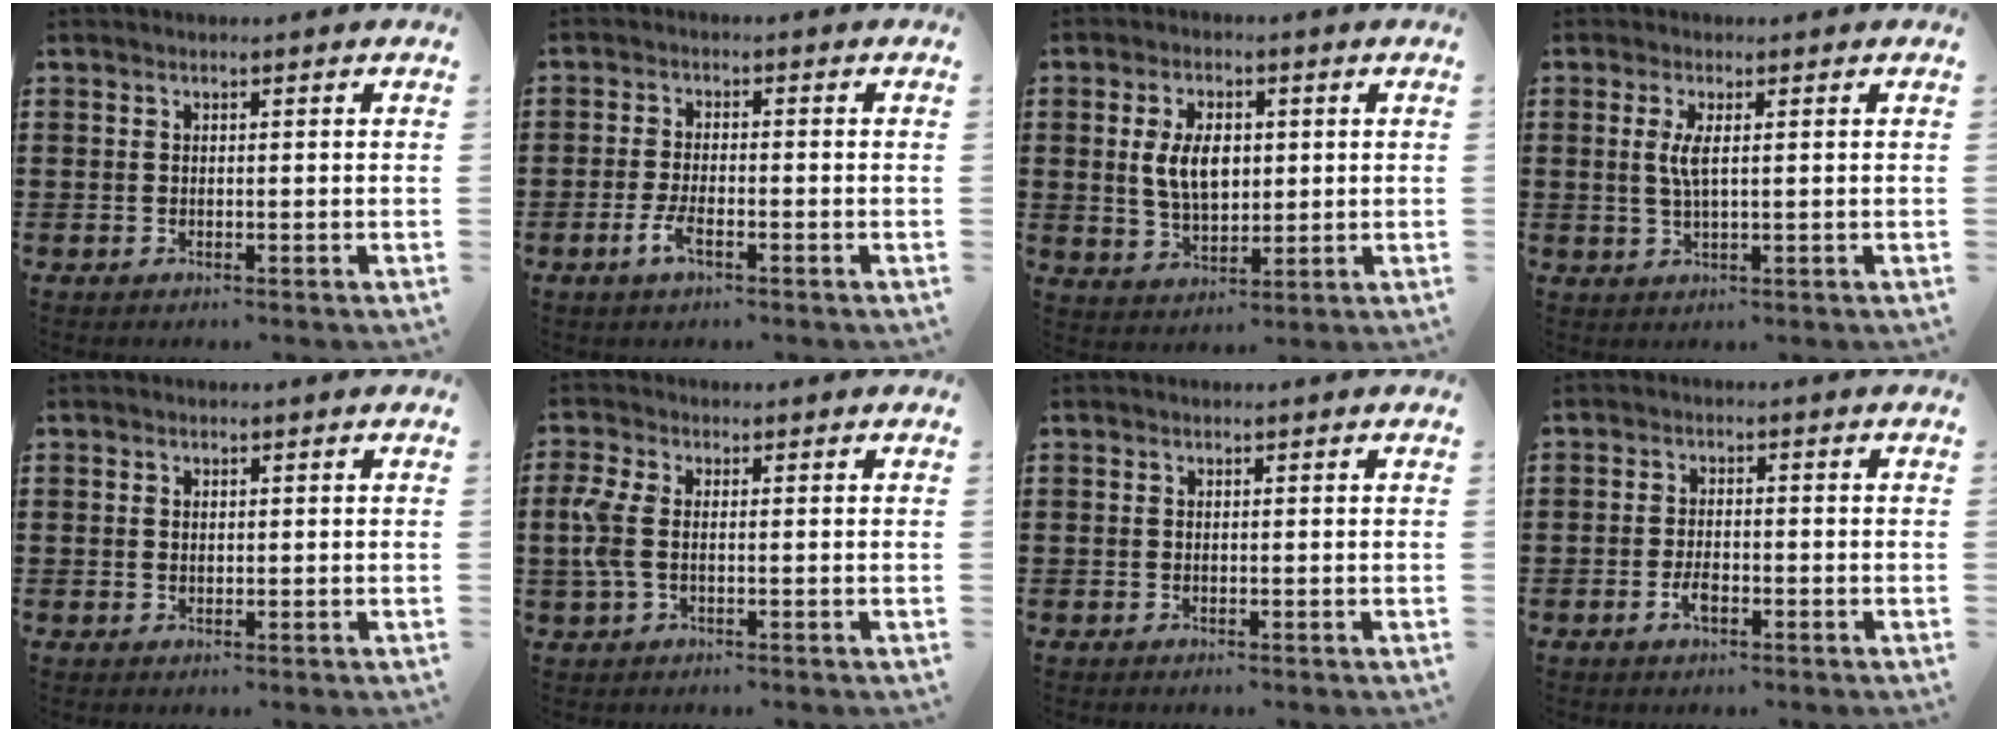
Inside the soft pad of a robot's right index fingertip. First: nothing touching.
{"total": 3.2, "force": [-1.9, 0.8, 2.4], "torque": [-0.063, -0.006, -0.042]}
{"total": 6.8, "force": [0.9, 3.9, 5.4], "torque": [-0.104, 0.005, 0.009]}
{"total": 3.0, "force": [0.6, 0.4, 2.9], "torque": [-0.059, 0.000, 0.008]}
{"total": 0.6, "force": [0.3, 0.4, 0.3], "torque": [-0.007, 0.003, 0.005]}
{"total": 4.8, "force": [-0.5, 2.3, 4.2], "torque": [-0.114, -0.008, -0.017]}
{"total": 0.0}
{"total": 2.8, "force": [-1.3, 1.2, 2.2], "torque": [-0.048, -0.003, -0.025]}